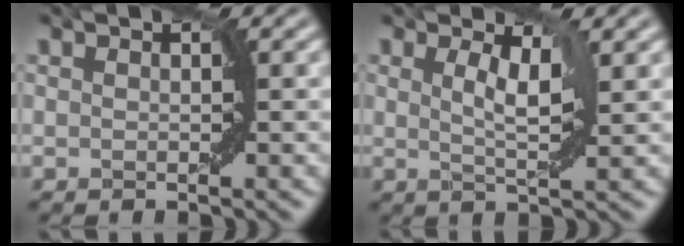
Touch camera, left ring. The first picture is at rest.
{"total": 2.4, "force": [0.5, 0.6, 2.3], "torque": [-0.042, 0.003, 0.014]}